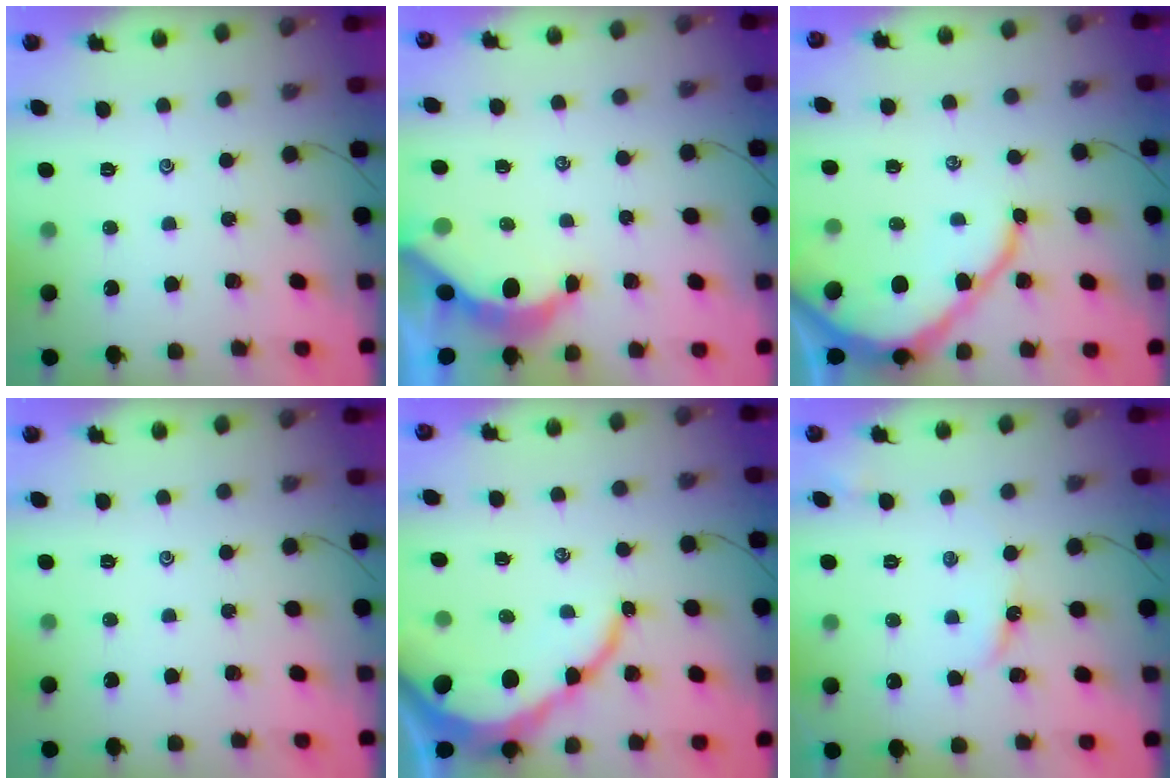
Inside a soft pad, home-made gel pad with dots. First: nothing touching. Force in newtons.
{"total": 6.0, "press": 5.9, "slide": 1.0}
{"total": 11.2, "press": 11.1, "slide": 1.2}
{"total": 0.0}
{"total": 11.6, "press": 11.6, "slide": 0.6}
{"total": 3.5, "press": 3.5, "slide": 0.4}